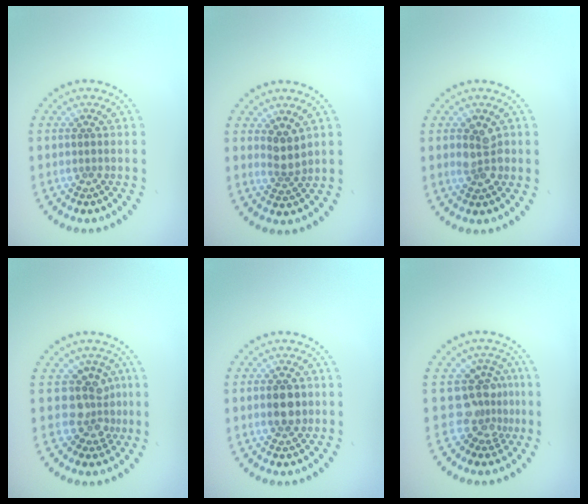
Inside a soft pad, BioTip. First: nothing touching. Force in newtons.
{"total": 2.1, "press": 1.7, "slide": 1.3}
{"total": 2.4, "press": 2.4, "slide": 0.1}
{"total": 3.6, "press": 2.8, "slide": 2.2}
{"total": 2.9, "press": 2.9, "slide": 0.0}
{"total": 3.5, "press": 2.6, "slide": 2.4}